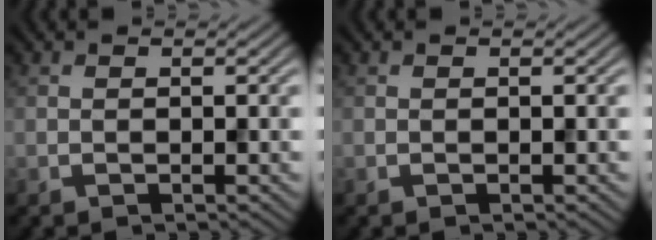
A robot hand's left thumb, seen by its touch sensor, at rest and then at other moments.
{"total": 0.0}